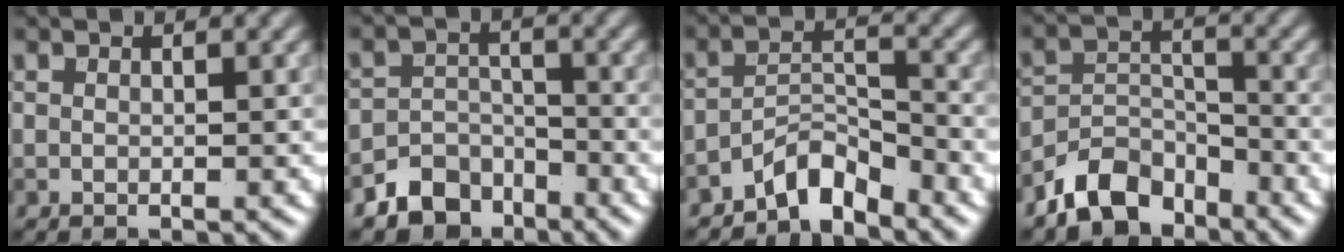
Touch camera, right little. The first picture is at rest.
{"total": 4.3, "force": [-3.1, 2.8, 1.0], "torque": [-0.006, -0.002, -0.056]}
{"total": 3.9, "force": [-3.3, 1.1, 1.6], "torque": [-0.022, 0.014, -0.069]}
{"total": 5.7, "force": [-4.4, 3.0, 2.0], "torque": [-0.028, -0.002, -0.088]}